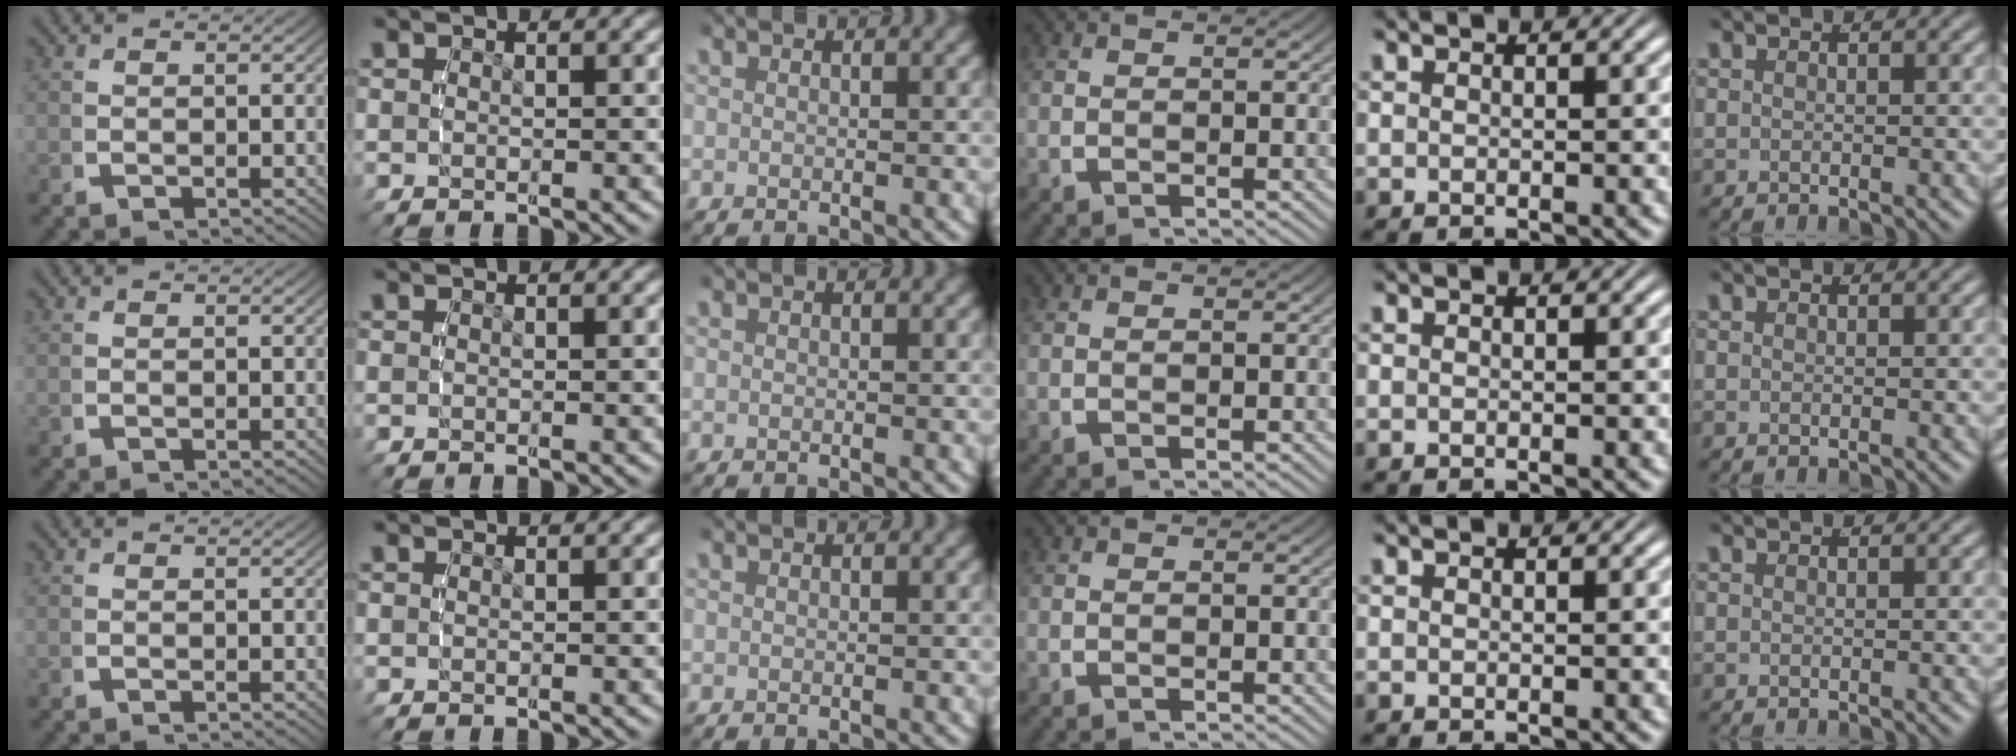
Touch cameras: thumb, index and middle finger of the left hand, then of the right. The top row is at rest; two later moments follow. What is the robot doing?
{"motion": "lift_and_place", "object": "condiment"}